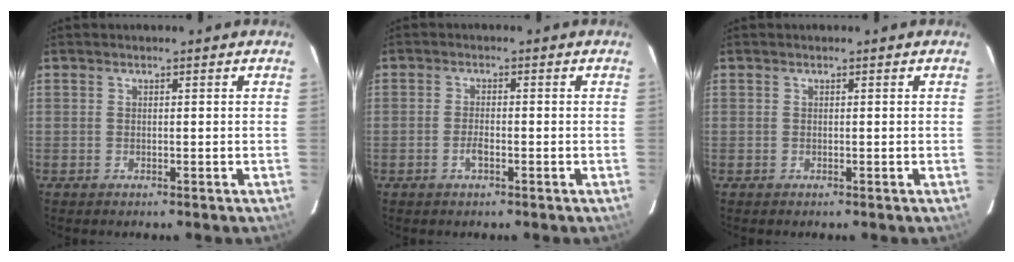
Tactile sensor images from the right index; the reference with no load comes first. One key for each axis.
{"total": 2.2, "fx": -1.0, "fy": 0.8, "fz": 1.7, "tx": -0.037, "ty": 0.001, "tz": -0.020}
{"total": 0.0}